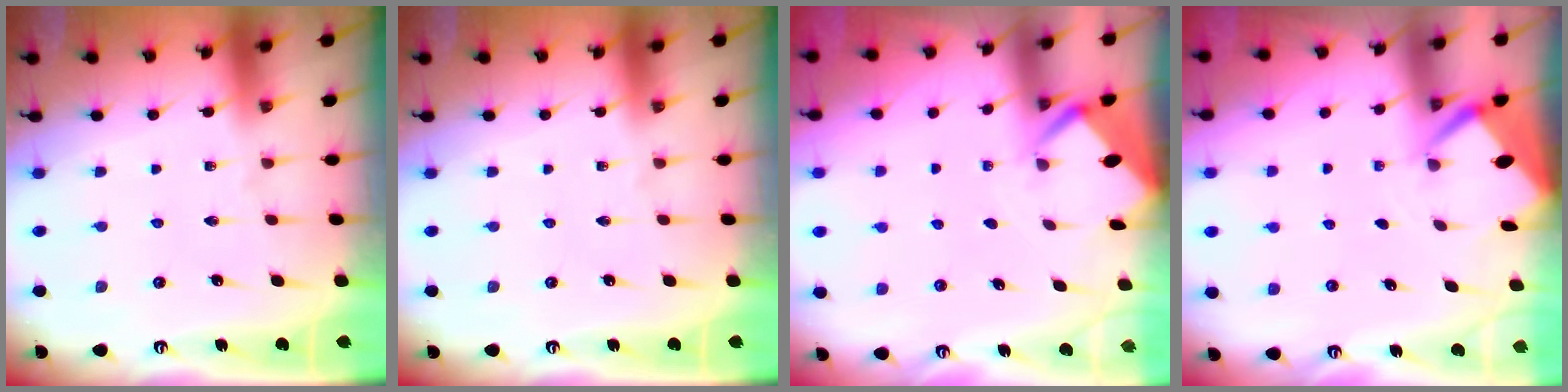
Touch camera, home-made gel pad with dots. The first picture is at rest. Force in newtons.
{"total": 0.0}
{"total": 2.7, "press": 2.7, "slide": 0.2}
{"total": 2.6, "press": 2.6, "slide": 0.3}